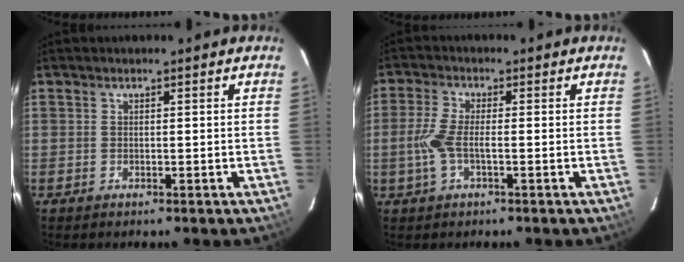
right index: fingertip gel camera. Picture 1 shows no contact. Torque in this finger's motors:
{"motor_torque": [0.25, -0.05, 0.35, 0.12]}